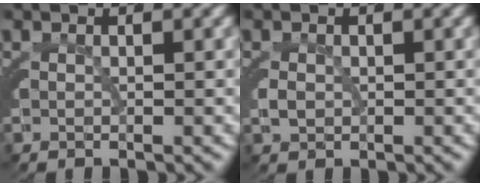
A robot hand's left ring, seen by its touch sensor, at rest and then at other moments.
{"total": 0.6, "force": [-0.2, 0.3, 0.5], "torque": [-0.015, -0.001, 0.001]}